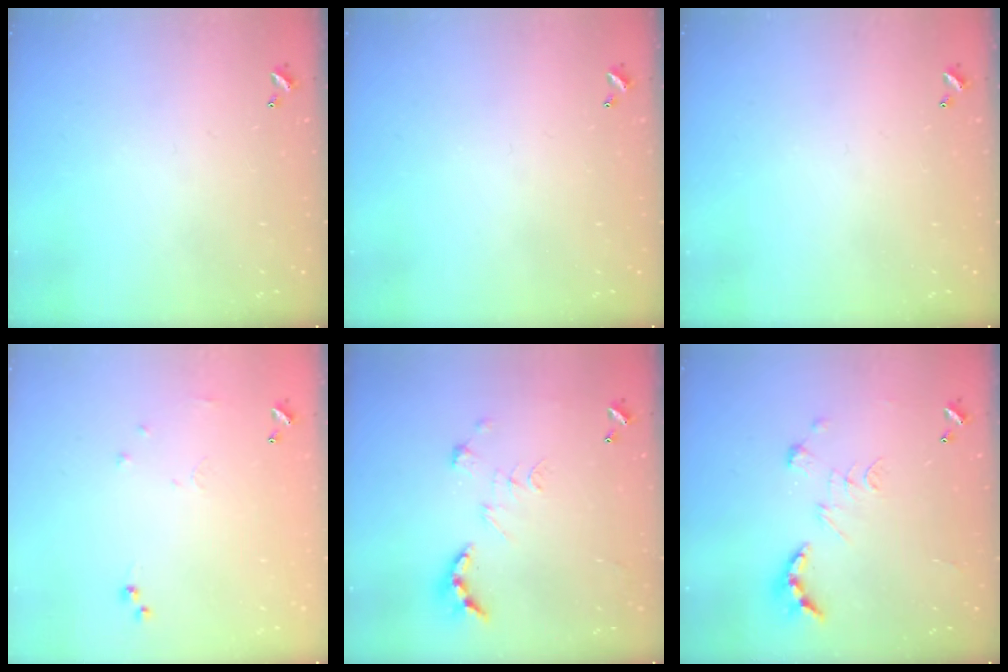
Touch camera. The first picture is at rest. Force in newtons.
{"total": 0.0}
{"total": 0.0}
{"total": 6.2, "press": 6.2, "slide": 0.9}
{"total": 2.4, "press": 1.9, "slide": 1.5}
{"total": 2.6, "press": 1.9, "slide": 1.8}